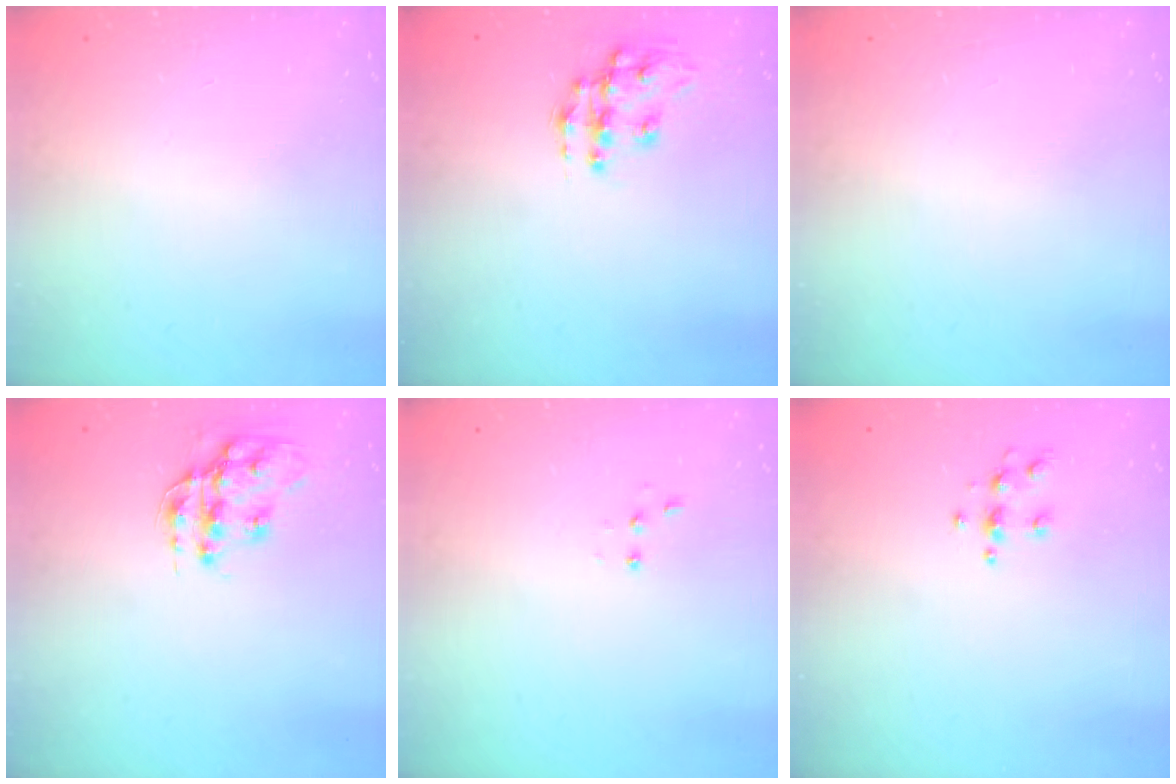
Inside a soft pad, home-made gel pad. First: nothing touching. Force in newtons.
{"total": 11.5, "press": 11.5, "slide": 0.7}
{"total": 0.0}
{"total": 14.0, "press": 14.0, "slide": 0.7}
{"total": 2.8, "press": 2.7, "slide": 0.7}
{"total": 6.2, "press": 6.1, "slide": 0.6}